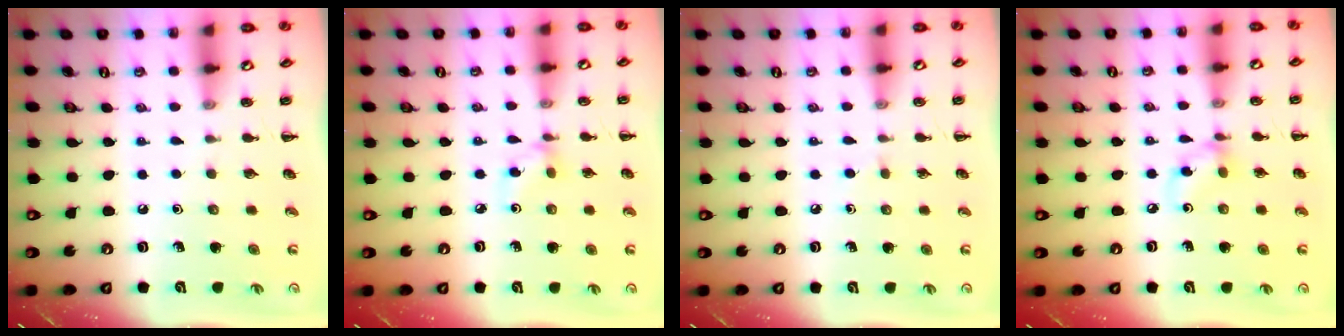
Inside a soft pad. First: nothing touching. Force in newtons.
{"total": 3.0, "press": 2.8, "slide": 1.2}
{"total": 1.6, "press": 1.4, "slide": 0.8}
{"total": 6.6, "press": 6.6, "slide": 0.6}